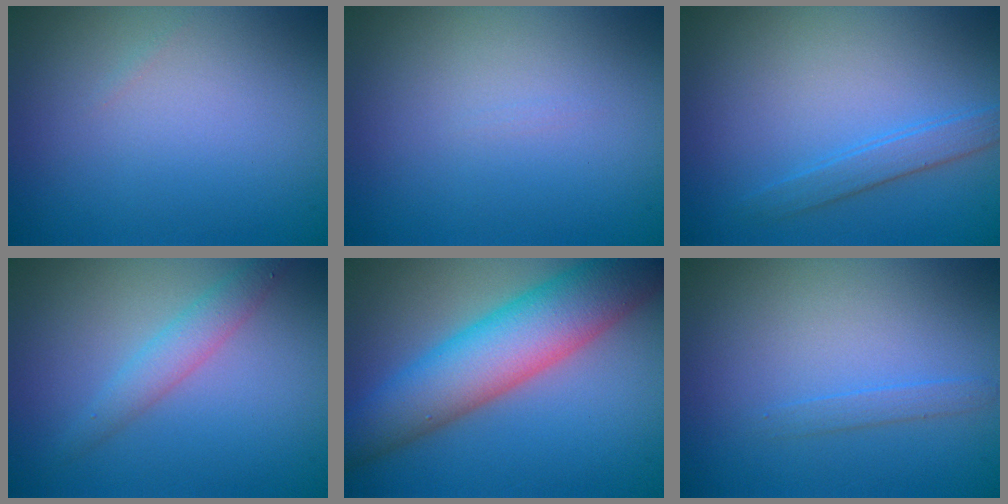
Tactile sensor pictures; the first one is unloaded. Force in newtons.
{"total": 0.0}
{"total": 1.9, "press": 1.9, "slide": 0.1}
{"total": 2.2, "press": 2.2, "slide": 0.0}
{"total": 8.4, "press": 8.4, "slide": 0.4}
{"total": 1.0, "press": 1.0, "slide": 0.0}